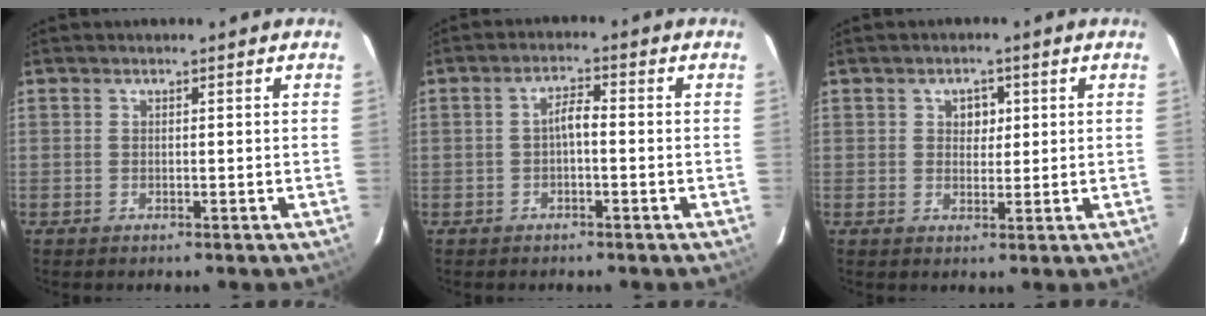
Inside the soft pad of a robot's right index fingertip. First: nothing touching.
{"total": 2.6, "force": [-0.7, 0.9, 2.4], "torque": [-0.045, 0.010, -0.012]}
{"total": 2.9, "force": [0.8, 2.4, 1.3], "torque": [-0.015, 0.010, 0.013]}